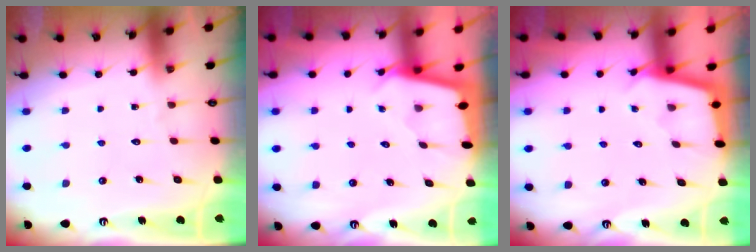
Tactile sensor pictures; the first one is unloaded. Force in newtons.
{"total": 1.7, "press": 1.7, "slide": 0.1}
{"total": 2.5, "press": 2.5, "slide": 0.2}